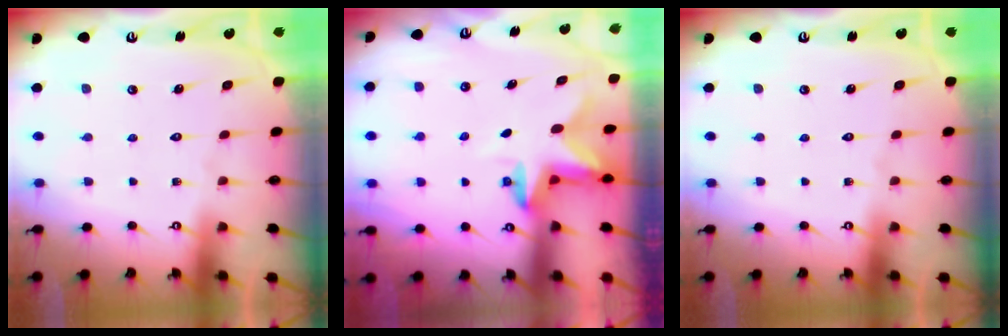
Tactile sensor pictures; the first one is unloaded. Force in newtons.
{"total": 2.6, "press": 2.6, "slide": 0.4}
{"total": 0.0}